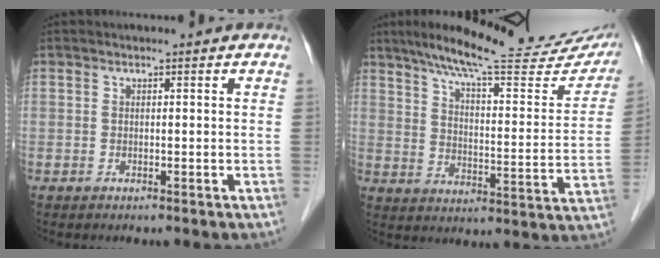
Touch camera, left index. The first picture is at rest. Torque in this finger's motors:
{"motor_torque": [0.60, -0.62, 0.29, 0.07]}